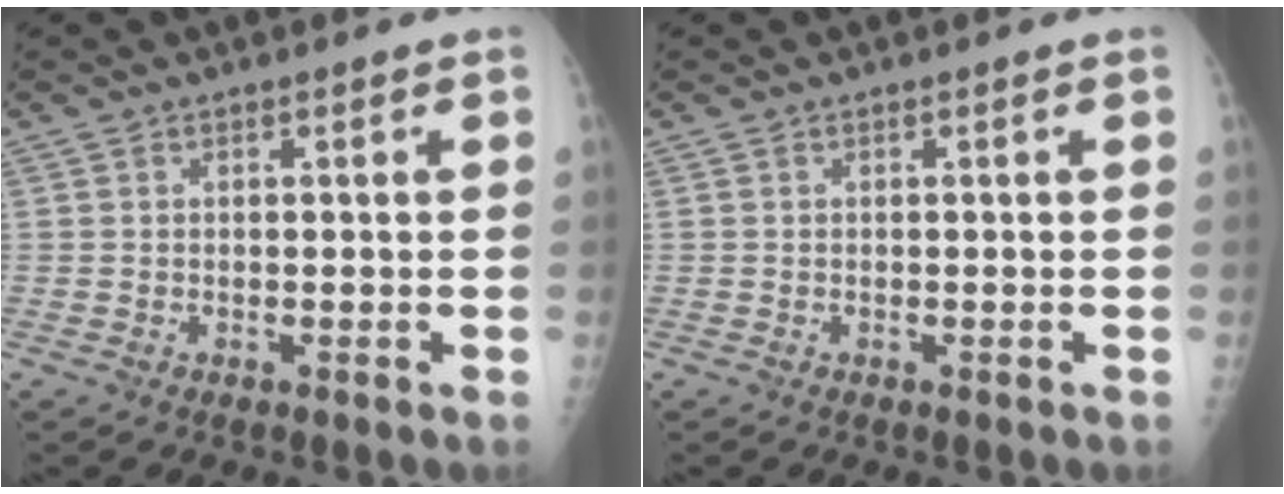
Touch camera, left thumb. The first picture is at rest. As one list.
[{"total": 0.0}]